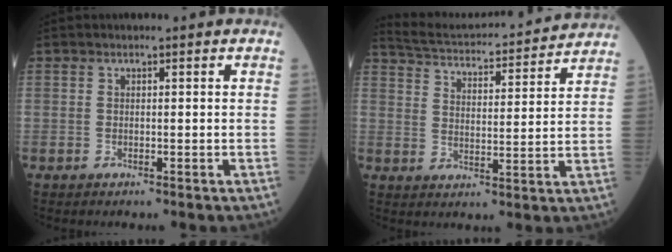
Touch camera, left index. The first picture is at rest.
{"total": 17.3, "force": [16.6, 1.6, 4.6], "torque": [-0.084, -0.001, 0.227]}